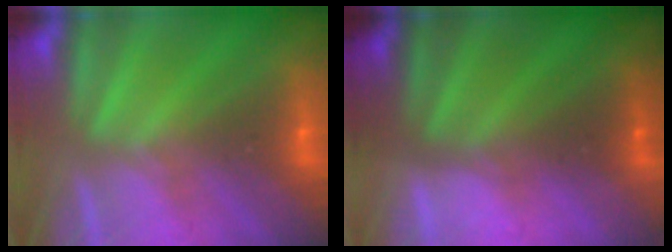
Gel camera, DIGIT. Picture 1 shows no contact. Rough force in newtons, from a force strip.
{"total": 1.9}